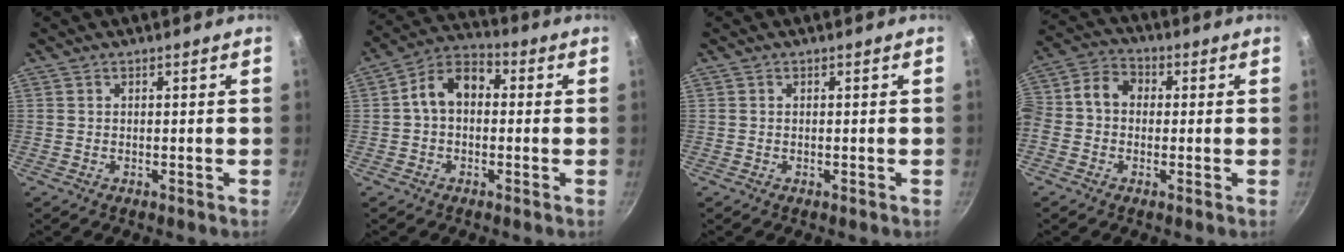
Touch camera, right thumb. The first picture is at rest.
{"total": 9.2, "force": [0.5, 6.5, 6.5], "torque": [-0.086, 0.034, -0.010]}
{"total": 0.0}
{"total": 9.4, "force": [-0.2, 7.5, 5.7], "torque": [-0.103, 0.036, -0.026]}